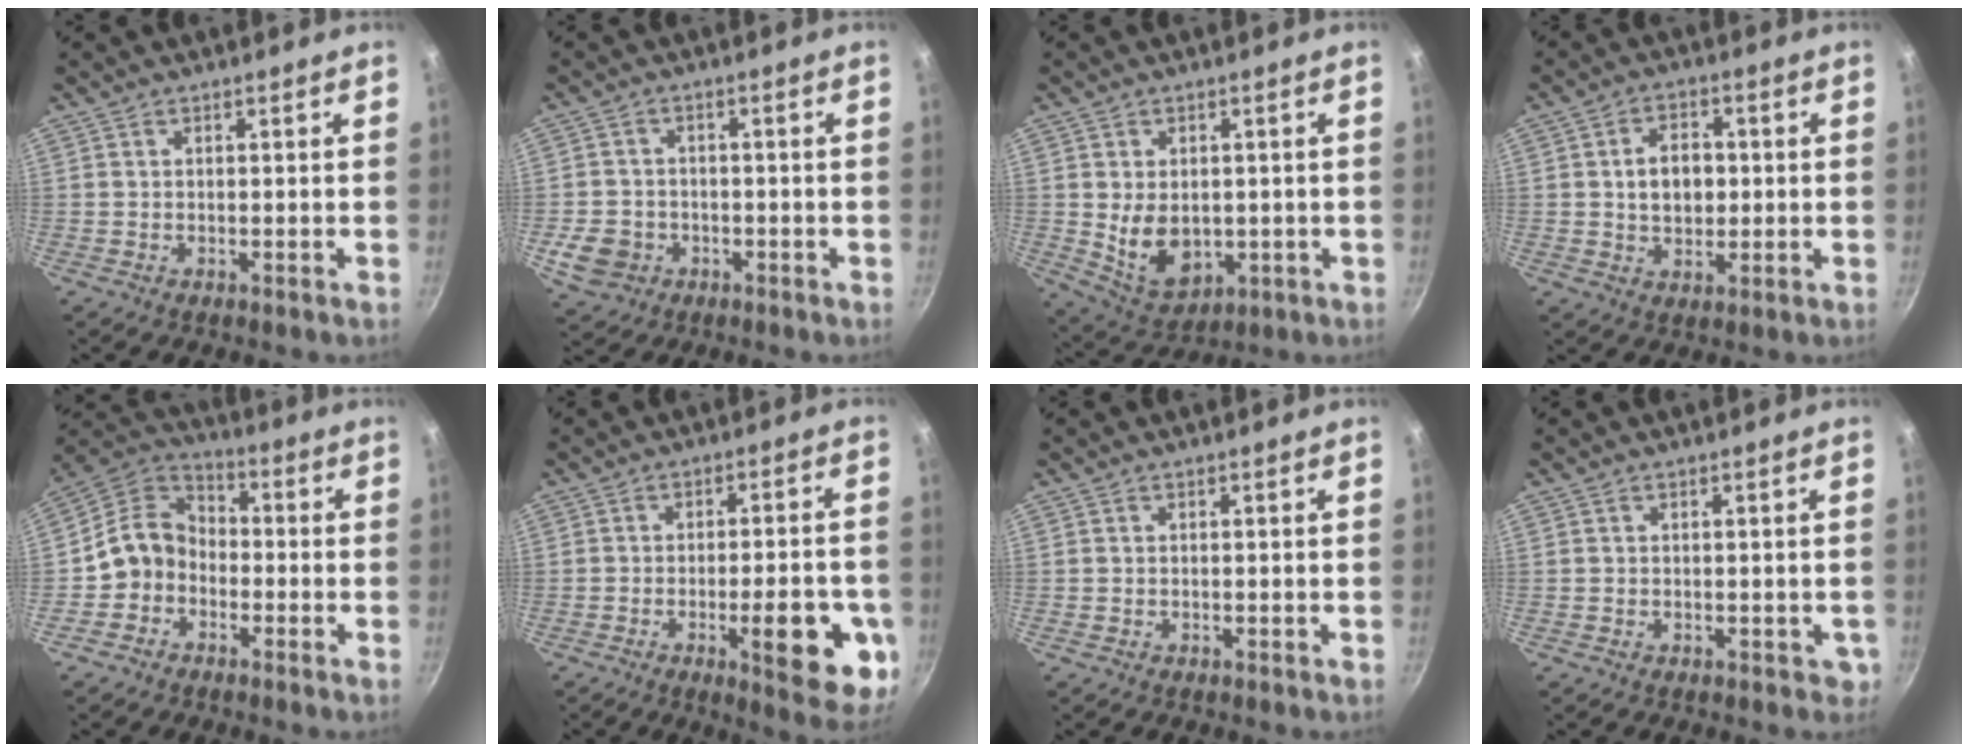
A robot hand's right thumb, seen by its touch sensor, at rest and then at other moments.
{"total": 6.8, "force": [-2.2, 5.7, 2.9], "torque": [-0.048, 0.018, -0.033]}
{"total": 9.5, "force": [-0.2, 6.8, 6.6], "torque": [-0.093, -0.015, 0.021]}
{"total": 7.5, "force": [0.4, 5.4, 5.2], "torque": [-0.064, 0.007, 0.005]}
{"total": 9.0, "force": [-2.9, 7.5, 3.9], "torque": [-0.042, 0.047, -0.077]}
{"total": 14.8, "force": [-4.5, 4.5, 13.3], "torque": [-0.145, 0.009, -0.057]}
{"total": 0.0}
{"total": 2.1, "force": [-0.4, 1.7, 1.2], "torque": [-0.006, 0.000, -0.004]}